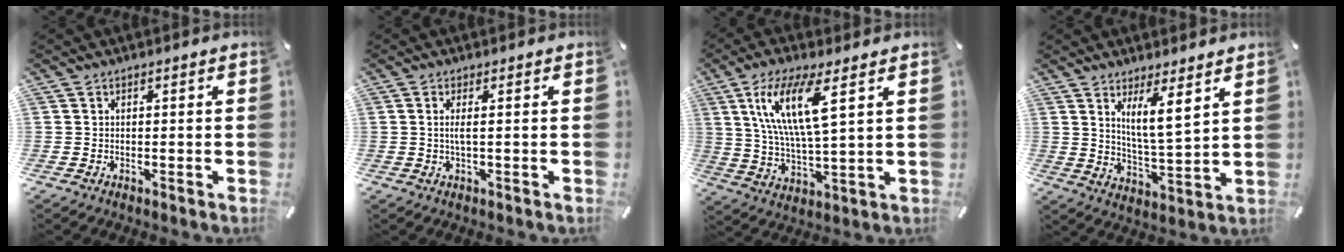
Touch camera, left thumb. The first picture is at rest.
{"total": 2.4, "force": [0.1, 0.1, 2.4], "torque": [-0.044, -0.005, 0.000]}
{"total": 14.6, "force": [6.9, 3.9, 12.3], "torque": [-0.262, -0.006, 0.111]}
{"total": 8.8, "force": [5.5, 1.6, 6.7], "torque": [-0.114, -0.032, 0.091]}